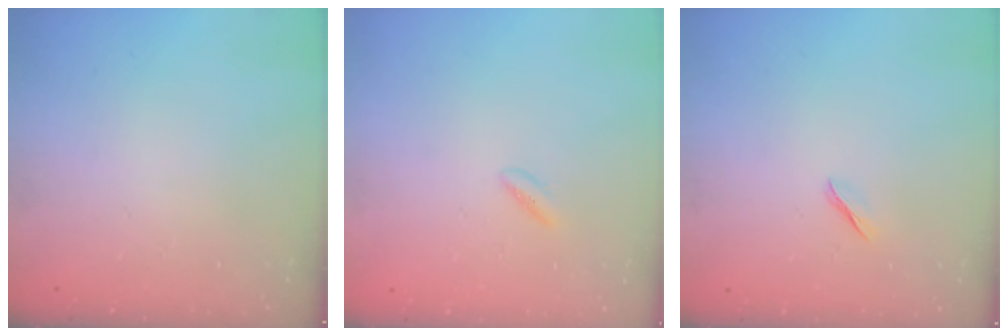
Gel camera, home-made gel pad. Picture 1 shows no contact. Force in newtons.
{"total": 2.1, "press": 2.0, "slide": 0.8}
{"total": 1.7, "press": 1.6, "slide": 0.5}